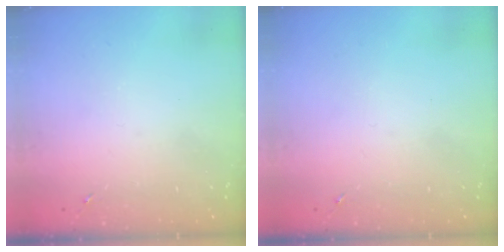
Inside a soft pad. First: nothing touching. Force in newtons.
{"total": 0.0}